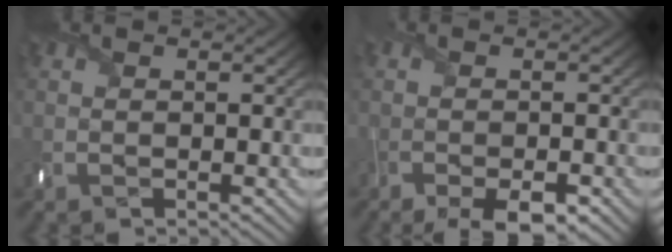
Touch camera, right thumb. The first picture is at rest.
{"total": 5.0, "force": [-3.4, 1.8, 3.2], "torque": [-0.060, -0.012, -0.056]}